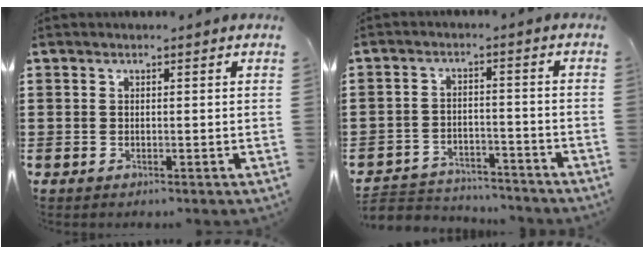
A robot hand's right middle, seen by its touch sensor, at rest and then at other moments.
{"total": 3.8, "force": [-3.7, 0.8, 0.0], "torque": [-0.015, 0.001, -0.081]}